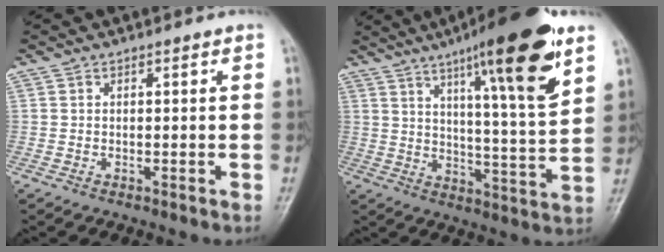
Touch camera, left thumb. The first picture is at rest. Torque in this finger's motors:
{"motor_torque": [0.23, 0.24, 1.86, -0.86, 0.23]}